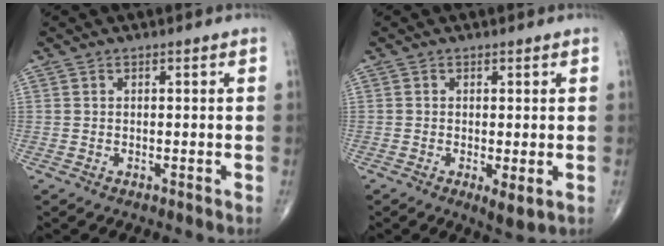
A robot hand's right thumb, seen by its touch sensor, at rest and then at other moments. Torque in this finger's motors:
{"motor_torque": [-0.38, -0.16, -0.13, -0.09, 0.00]}